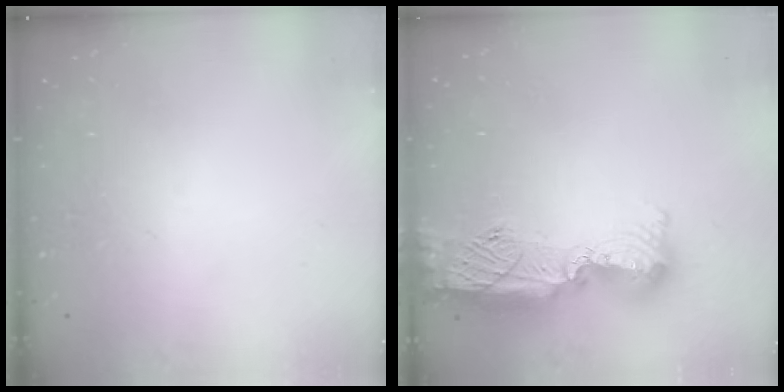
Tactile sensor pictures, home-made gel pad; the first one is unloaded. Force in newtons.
{"total": 17.2, "press": 16.2, "slide": 5.8}